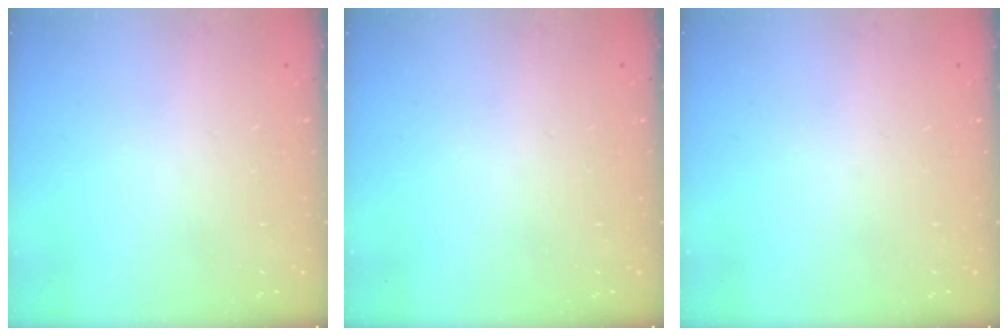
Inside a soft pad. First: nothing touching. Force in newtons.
{"total": 0.0}
{"total": 0.0}